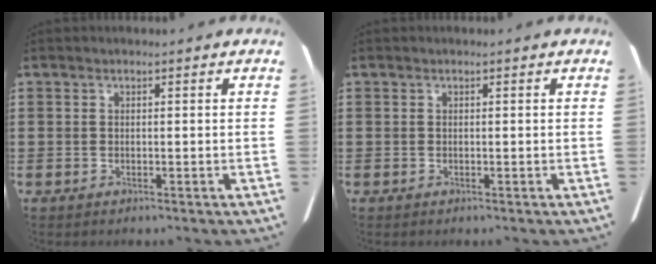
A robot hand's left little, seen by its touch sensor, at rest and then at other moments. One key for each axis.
{"total": 0.0}